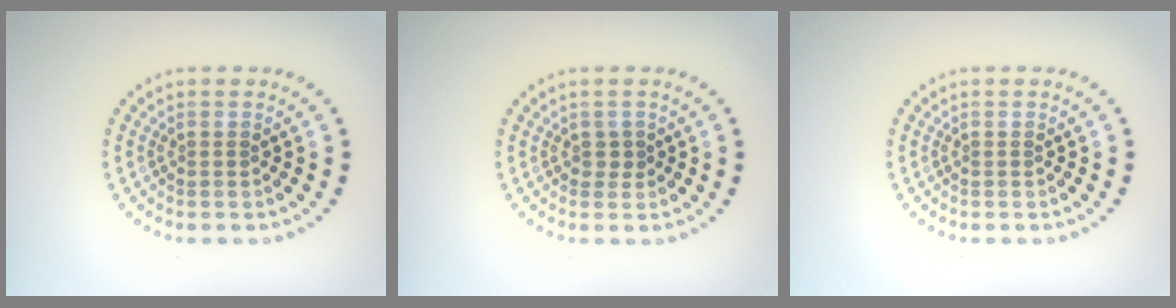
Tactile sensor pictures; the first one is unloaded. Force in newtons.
{"total": 1.0, "press": 0.9, "slide": 0.4}
{"total": 0.0}